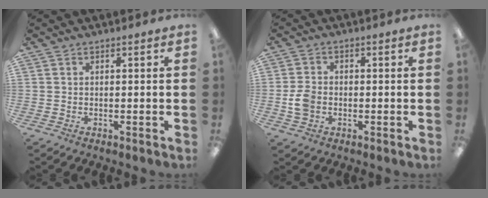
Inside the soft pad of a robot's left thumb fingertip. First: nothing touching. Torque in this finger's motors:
{"motor_torque": [-0.41, 0.87, 0.55, -0.40, 0.04]}